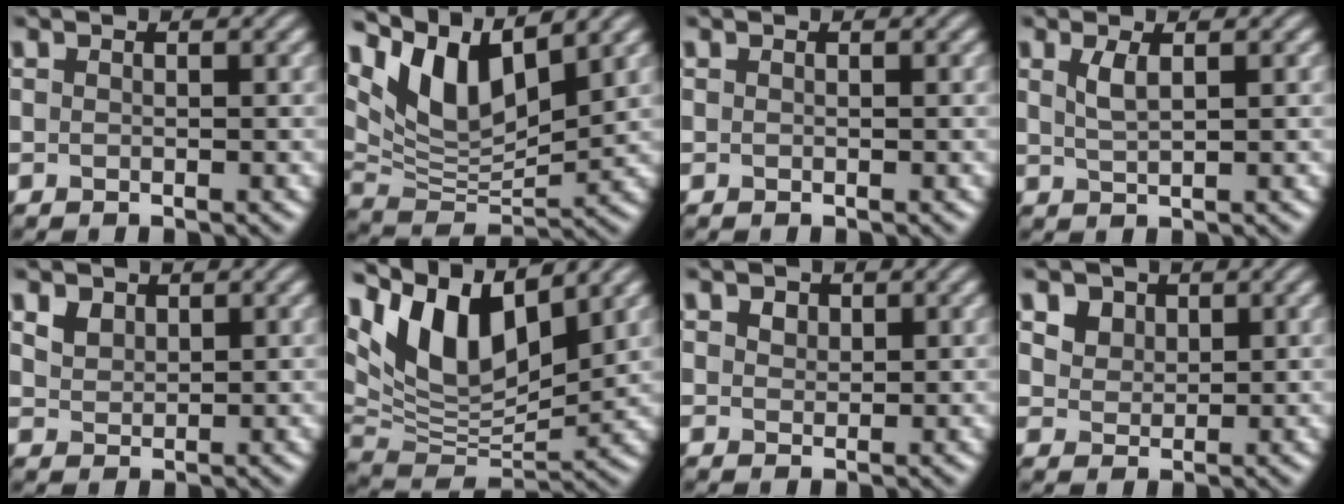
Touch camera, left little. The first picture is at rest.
{"total": 8.4, "force": [5.0, 3.3, 5.9], "torque": [-0.115, -0.004, 0.098]}
{"total": 0.0}
{"total": 1.9, "force": [0.9, 0.6, 1.6], "torque": [-0.035, -0.001, 0.019]}
{"total": 2.0, "force": [1.3, 1.3, 0.8], "torque": [-0.023, -0.002, 0.027]}
{"total": 10.5, "force": [5.9, 4.5, 7.5], "torque": [-0.149, -0.002, 0.113]}
{"total": 1.7, "force": [1.0, 1.1, 0.7], "torque": [-0.013, 0.004, 0.012]}
{"total": 5.0, "force": [3.0, 3.4, 2.2], "torque": [-0.067, 0.007, 0.050]}